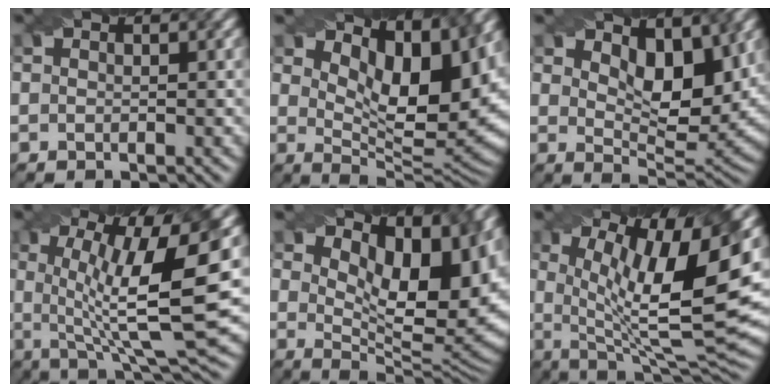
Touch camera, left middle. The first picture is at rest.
{"total": 11.0, "force": [5.2, 4.2, 8.7], "torque": [-0.144, 0.000, 0.094]}
{"total": 6.2, "force": [3.0, 2.8, 4.6], "torque": [-0.072, -0.015, 0.049]}
{"total": 12.2, "force": [1.5, 2.9, 11.8], "torque": [-0.185, 0.003, 0.026]}
{"total": 12.6, "force": [5.2, 5.6, 10.1], "torque": [-0.133, 0.004, 0.087]}
{"total": 14.4, "force": [2.8, 4.3, 13.5], "torque": [-0.205, -0.008, 0.048]}